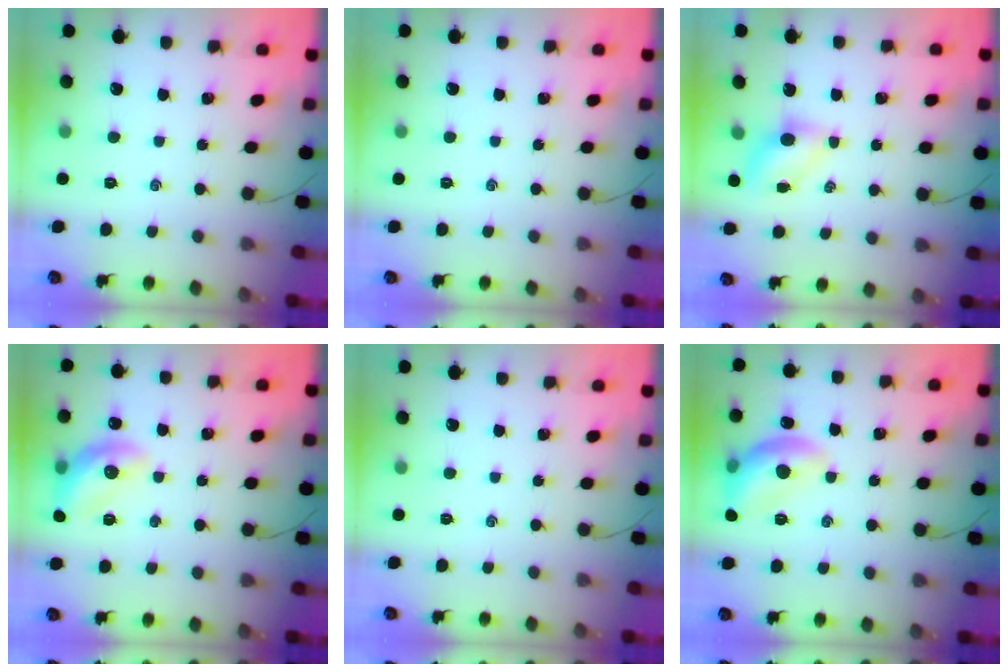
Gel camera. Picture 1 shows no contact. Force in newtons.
{"total": 0.0}
{"total": 4.4, "press": 4.4, "slide": 0.7}
{"total": 11.6, "press": 11.5, "slide": 1.5}
{"total": 0.0}
{"total": 11.7, "press": 11.6, "slide": 1.0}